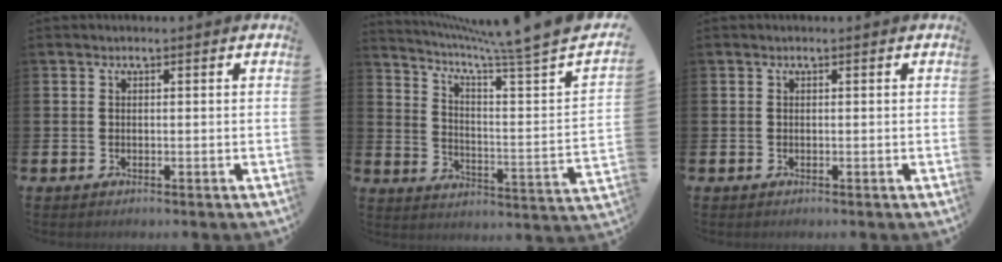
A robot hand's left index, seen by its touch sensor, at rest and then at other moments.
{"total": 6.0, "force": [4.9, -0.3, 3.4], "torque": [-0.069, -0.063, 0.070]}
{"total": 0.0}